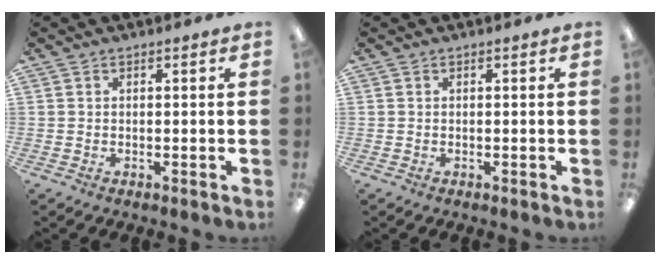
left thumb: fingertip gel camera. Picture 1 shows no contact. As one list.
[{"total": 0.0}]